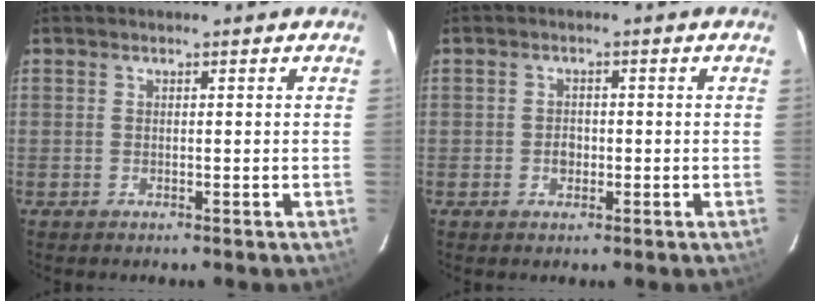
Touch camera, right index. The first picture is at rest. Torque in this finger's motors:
{"motor_torque": [0.52, 0.28, 0.17, 0.03]}